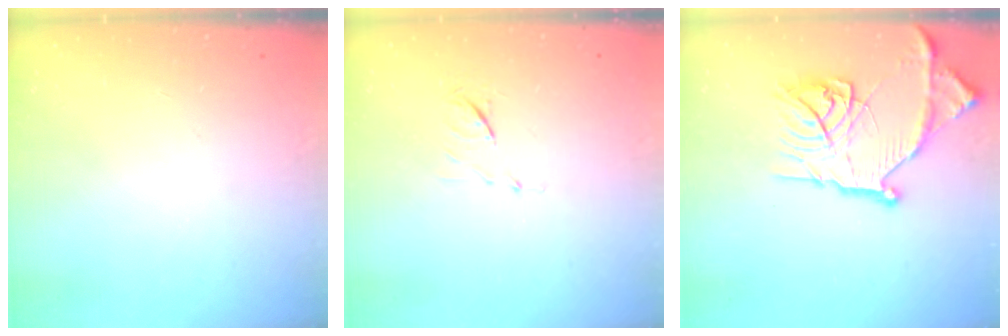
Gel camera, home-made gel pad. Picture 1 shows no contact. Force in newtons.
{"total": 5.8, "press": 5.8, "slide": 0.8}
{"total": 20.3, "press": 20.2, "slide": 1.6}